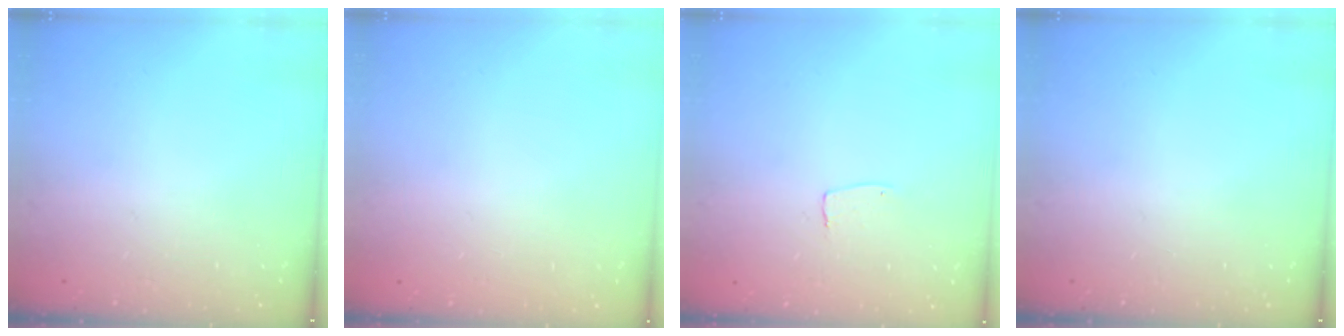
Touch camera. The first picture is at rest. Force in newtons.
{"total": 0.0}
{"total": 2.6, "press": 2.6, "slide": 0.1}
{"total": 0.0}